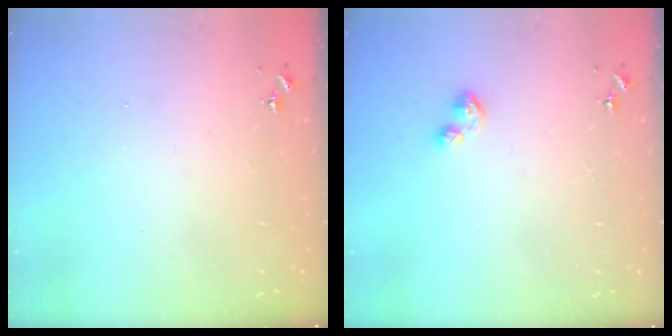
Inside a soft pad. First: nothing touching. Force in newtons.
{"total": 5.0, "press": 5.0, "slide": 0.4}